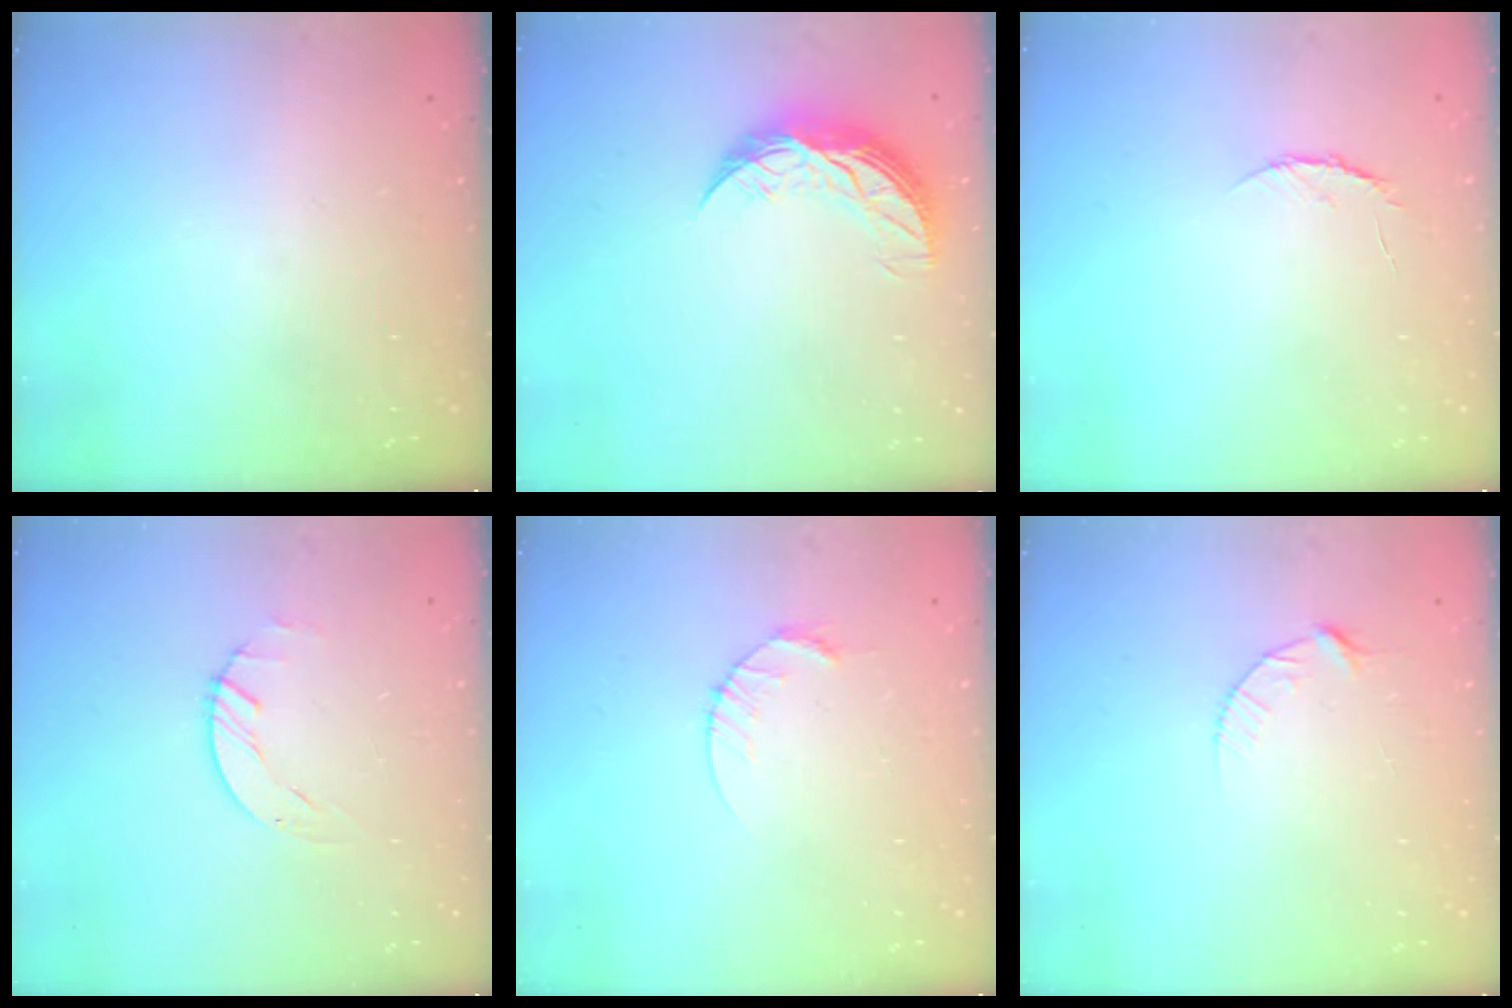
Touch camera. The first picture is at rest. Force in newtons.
{"total": 8.9, "press": 8.9, "slide": 0.5}
{"total": 4.3, "press": 4.2, "slide": 0.5}
{"total": 0.7, "press": 0.7, "slide": 0.2}
{"total": 3.7, "press": 3.6, "slide": 0.4}
{"total": 3.9, "press": 3.8, "slide": 0.5}